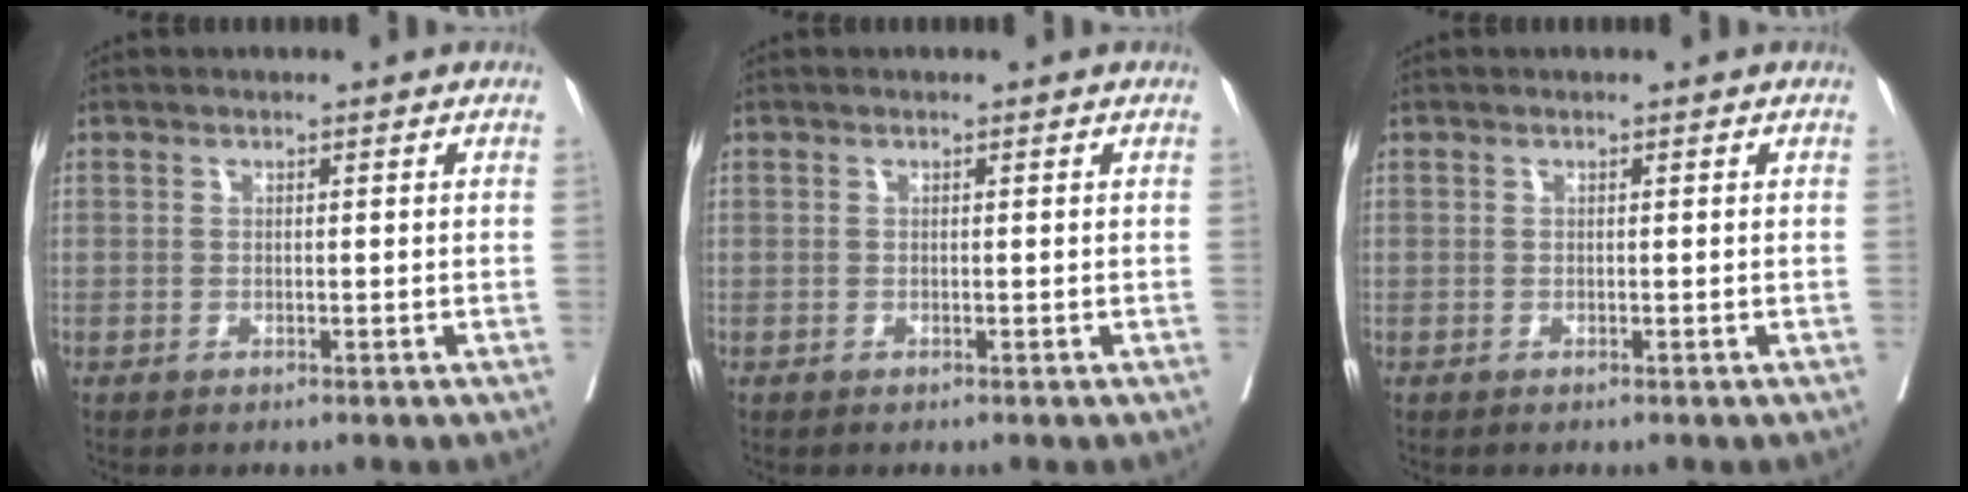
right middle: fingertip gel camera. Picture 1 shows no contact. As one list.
[{"total": 0.0}, {"total": 0.0}]